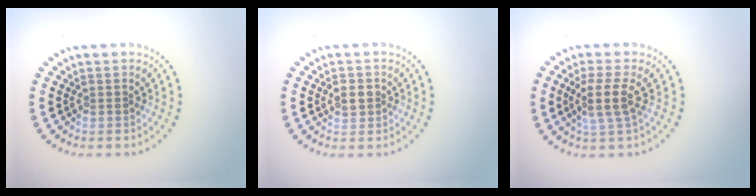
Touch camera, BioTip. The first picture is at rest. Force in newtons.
{"total": 1.7, "press": 1.6, "slide": 0.2}
{"total": 2.9, "press": 2.3, "slide": 1.7}